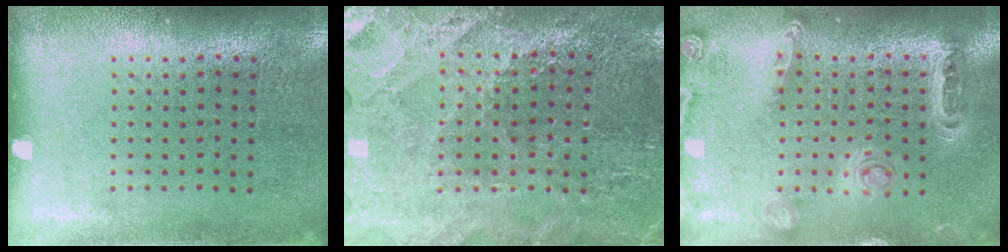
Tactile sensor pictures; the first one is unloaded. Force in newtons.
{"total": 2.6, "press": 2.6, "slide": 0.4}
{"total": 1.3, "press": 1.3, "slide": 0.2}